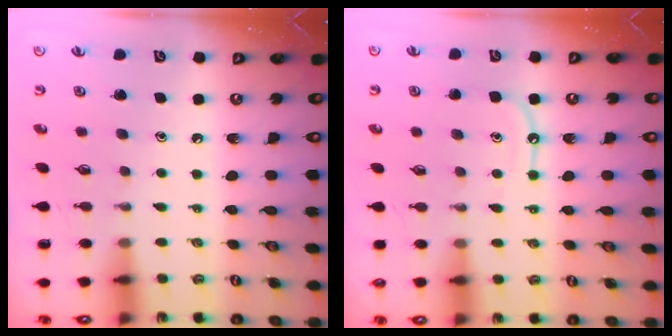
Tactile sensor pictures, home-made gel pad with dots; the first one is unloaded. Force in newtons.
{"total": 7.5, "press": 7.5, "slide": 0.7}